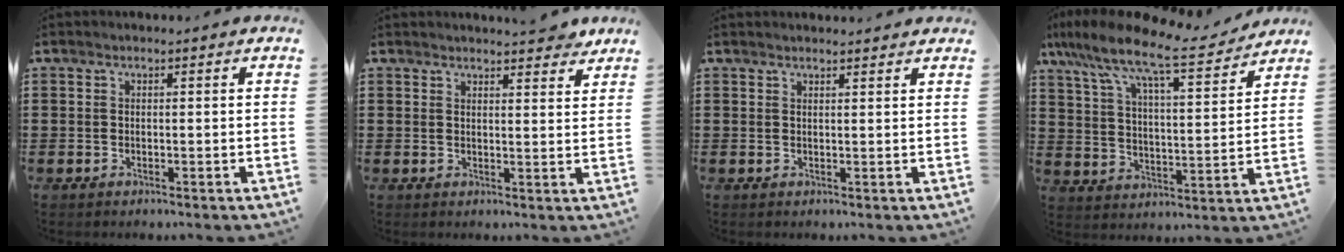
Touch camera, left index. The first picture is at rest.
{"total": 3.5, "force": [3.3, 0.5, 1.0], "torque": [-0.012, -0.011, 0.059]}
{"total": 1.2, "force": [1.1, 0.0, 0.2], "torque": [-0.006, -0.001, 0.022]}
{"total": 10.2, "force": [8.7, 1.0, 5.2], "torque": [-0.136, -0.051, 0.144]}